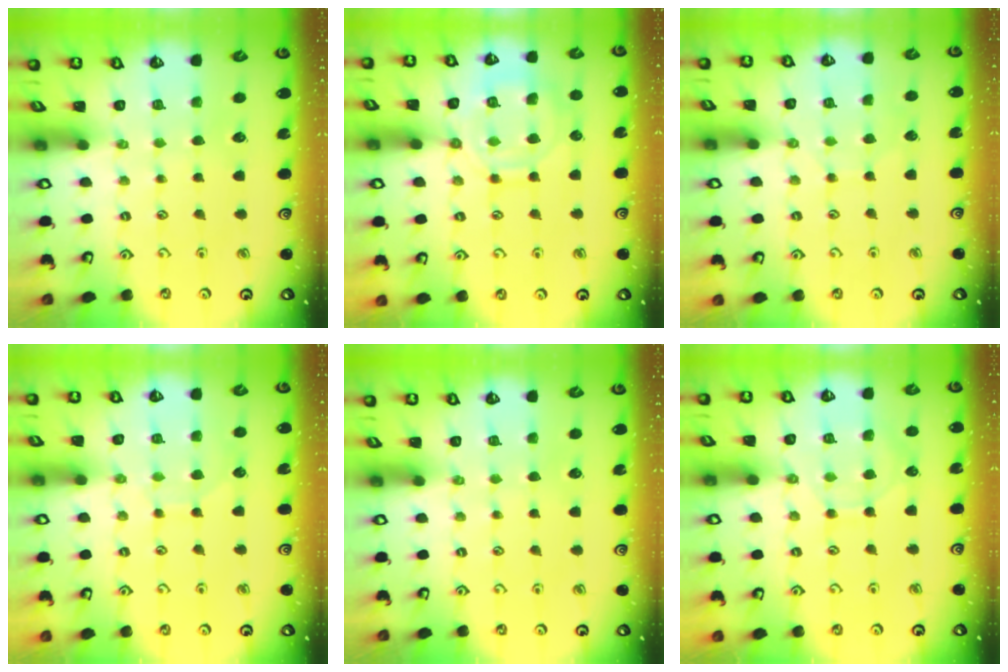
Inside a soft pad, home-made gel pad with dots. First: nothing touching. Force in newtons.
{"total": 11.5, "press": 11.5, "slide": 1.1}
{"total": 3.0, "press": 3.0, "slide": 0.3}
{"total": 6.1, "press": 6.1, "slide": 0.6}
{"total": 0.0}
{"total": 8.7, "press": 8.6, "slide": 0.9}